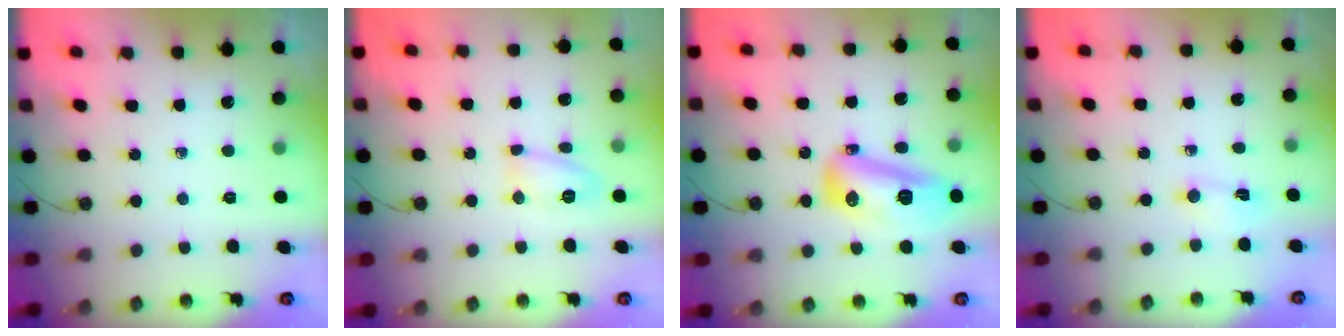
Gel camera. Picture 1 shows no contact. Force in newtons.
{"total": 7.9, "press": 7.9, "slide": 0.5}
{"total": 13.4, "press": 13.4, "slide": 1.2}
{"total": 2.0, "press": 2.0, "slide": 0.3}